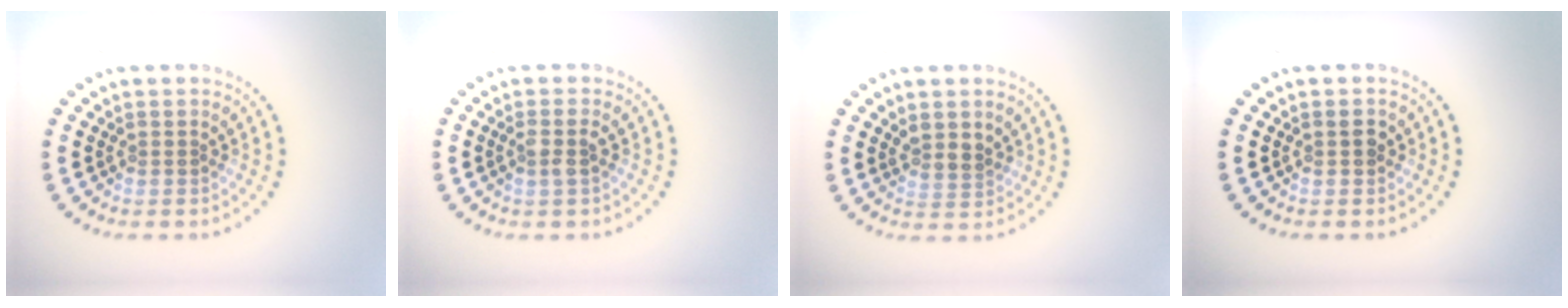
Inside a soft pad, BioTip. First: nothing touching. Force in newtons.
{"total": 1.5, "press": 1.3, "slide": 0.9}
{"total": 1.5, "press": 1.2, "slide": 0.9}
{"total": 1.2, "press": 1.1, "slide": 0.4}